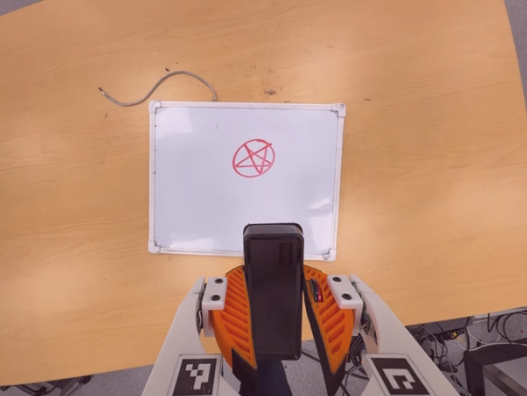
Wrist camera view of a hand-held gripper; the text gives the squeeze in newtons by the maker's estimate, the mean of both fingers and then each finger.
{"total": 9.2, "left": 7.5, "right": 11.0}